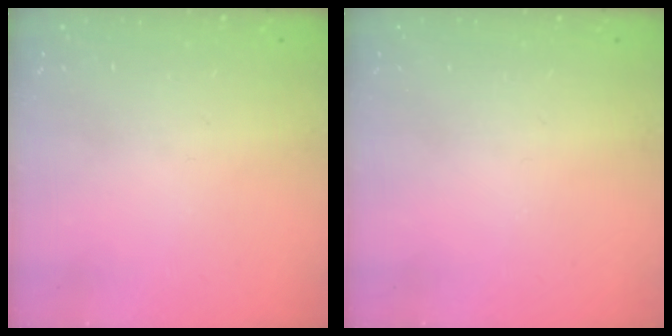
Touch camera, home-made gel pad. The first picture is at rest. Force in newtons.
{"total": 0.0}